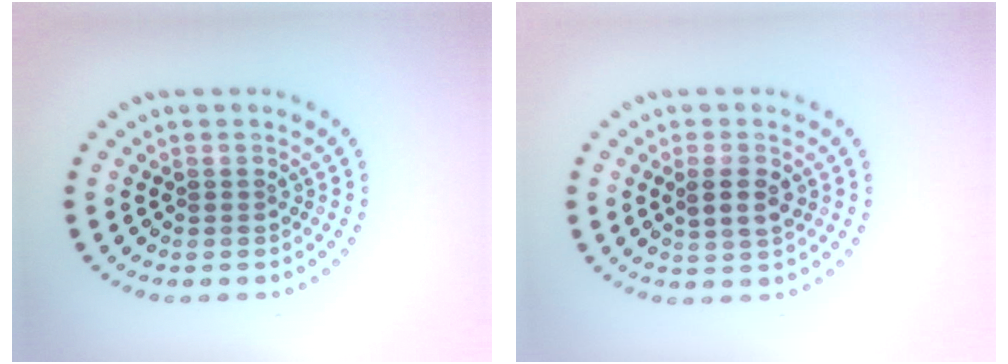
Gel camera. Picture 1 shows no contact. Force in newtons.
{"total": 2.4, "press": 2.3, "slide": 0.6}